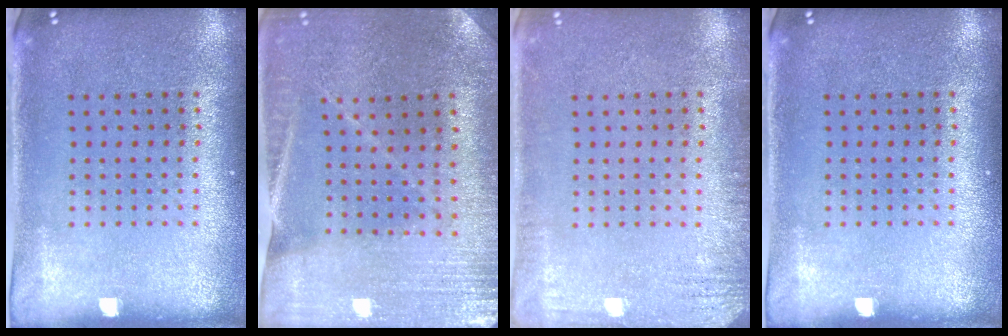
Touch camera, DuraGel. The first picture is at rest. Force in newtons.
{"total": 0.9, "press": 0.9, "slide": 0.1}
{"total": 2.1, "press": 2.1, "slide": 0.2}
{"total": 0.0}